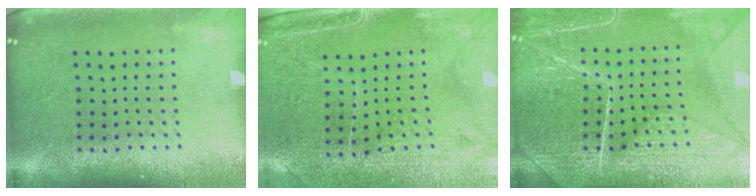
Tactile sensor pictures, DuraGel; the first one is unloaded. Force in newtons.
{"total": 3.0, "press": 2.8, "slide": 1.3}
{"total": 7.0, "press": 7.0, "slide": 0.8}